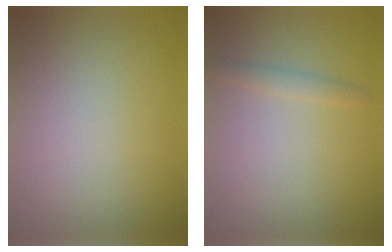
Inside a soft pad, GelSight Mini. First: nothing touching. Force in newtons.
{"total": 1.1, "press": 1.1, "slide": 0.0}